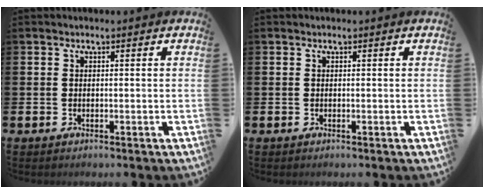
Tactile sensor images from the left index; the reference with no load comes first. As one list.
[{"total": 0.0}]